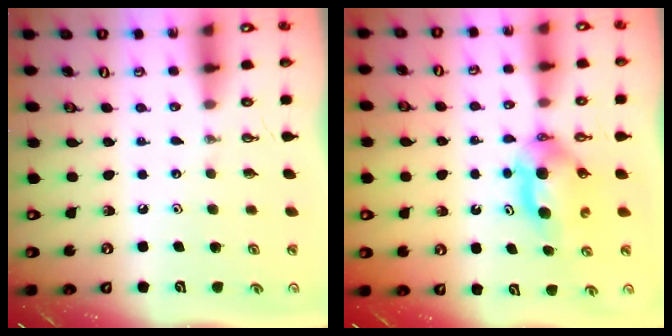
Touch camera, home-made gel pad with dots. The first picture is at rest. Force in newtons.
{"total": 6.0, "press": 5.8, "slide": 1.5}